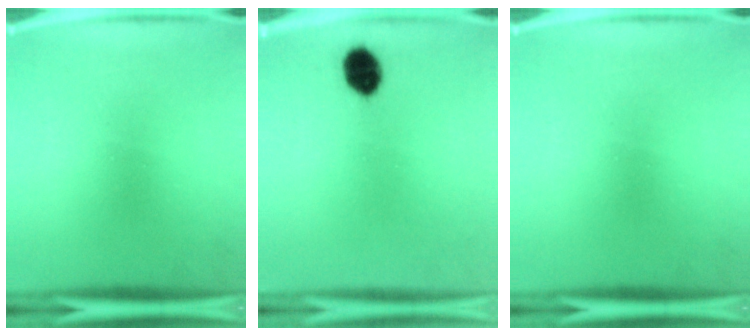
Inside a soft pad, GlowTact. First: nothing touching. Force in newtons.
{"total": 6.3}
{"total": 0.0}